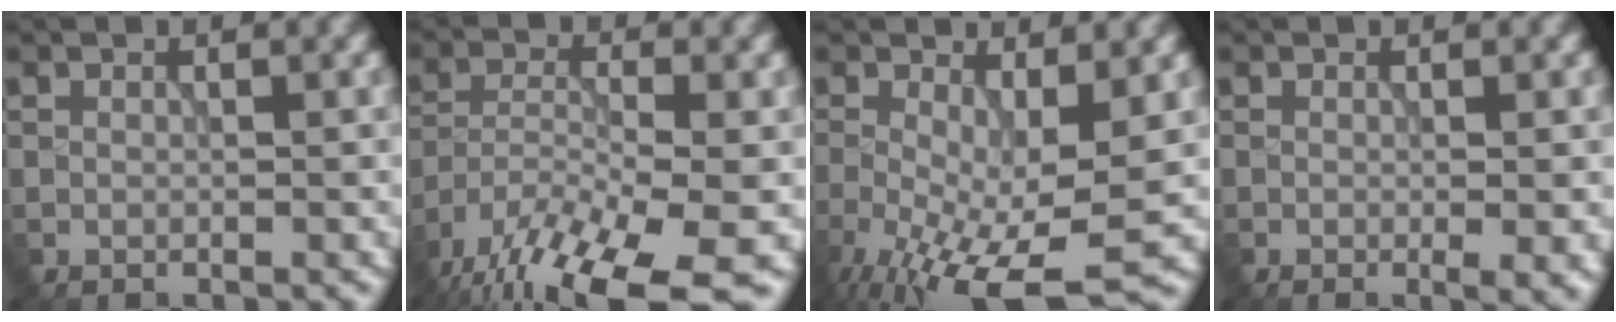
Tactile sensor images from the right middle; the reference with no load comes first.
{"total": 14.5, "force": [-10.9, 4.1, 8.7], "torque": [-0.181, -0.042, -0.171]}
{"total": 10.6, "force": [-3.9, 3.8, 9.1], "torque": [-0.182, -0.027, -0.059]}
{"total": 2.2, "force": [-0.4, 0.4, 2.1], "torque": [-0.027, -0.008, -0.006]}